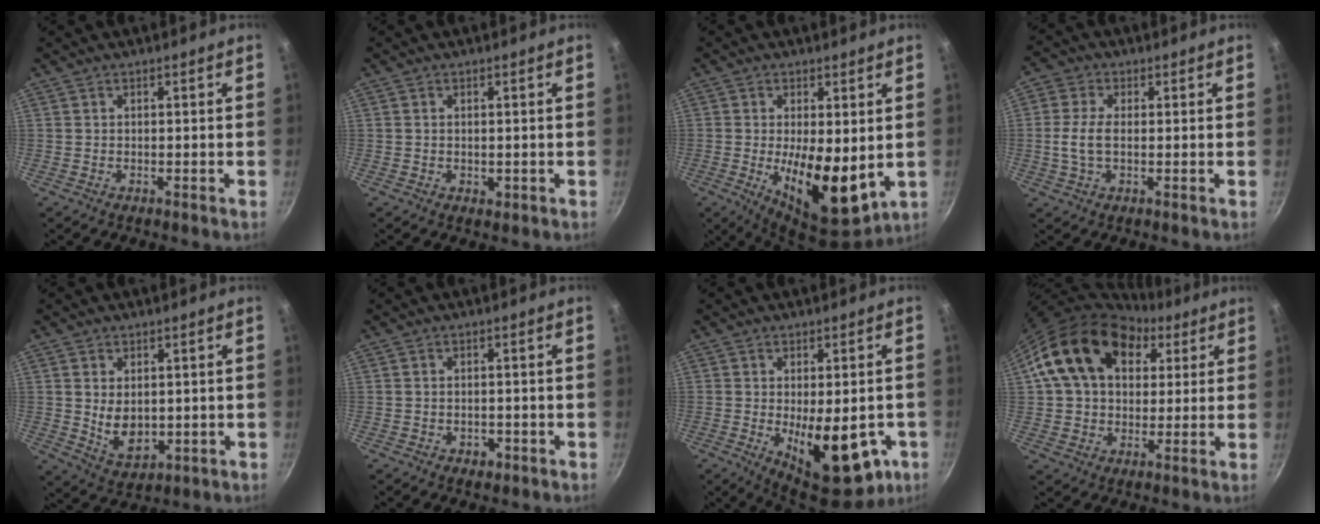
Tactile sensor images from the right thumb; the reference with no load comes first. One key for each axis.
{"total": 1.5, "fx": 0.1, "fy": 1.1, "fz": 1.1, "tx": -0.014, "ty": -0.001, "tz": 0.001}
{"total": 13.5, "fx": -0.8, "fy": 5.9, "fz": 12.1, "tx": -0.179, "ty": -0.027, "tz": -0.002}
{"total": 6.1, "fx": 0.1, "fy": 3.7, "fz": 4.8, "tx": -0.099, "ty": 0.011, "tz": -0.006}
{"total": 7.6, "fx": 0.6, "fy": 5.1, "fz": 5.6, "tx": -0.086, "ty": -0.018, "tz": 0.028}
{"total": 2.5, "fx": -0.9, "fy": 1.7, "fz": 1.5, "tx": -0.021, "ty": 0.003, "tz": -0.010}
{"total": 16.5, "fx": -4.3, "fy": 7.7, "fz": 14.0, "tx": -0.156, "ty": -0.015, "tz": -0.040}
{"total": 18.3, "fx": 6.9, "fy": 13.0, "fz": 10.8, "tx": -0.162, "ty": 0.005, "tz": 0.108}